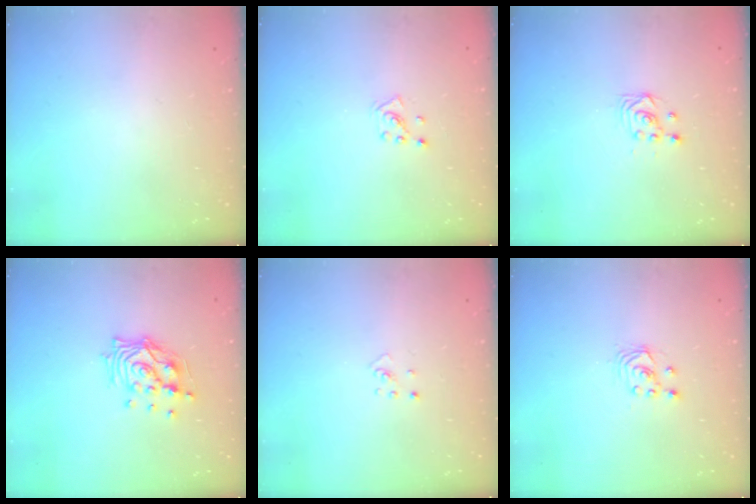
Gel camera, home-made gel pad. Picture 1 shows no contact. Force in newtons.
{"total": 2.2, "press": 2.2, "slide": 0.3}
{"total": 3.3, "press": 3.3, "slide": 0.4}
{"total": 12.0, "press": 12.0, "slide": 0.9}
{"total": 2.0, "press": 2.0, "slide": 0.3}
{"total": 1.7, "press": 1.7, "slide": 0.2}